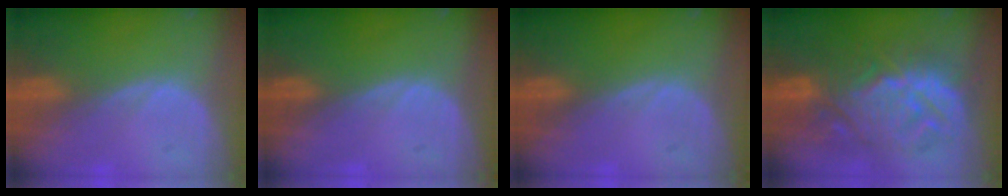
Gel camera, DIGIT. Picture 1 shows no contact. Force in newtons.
{"total": 0.0}
{"total": 0.0}
{"total": 10.6, "press": 10.6, "slide": 0.7}